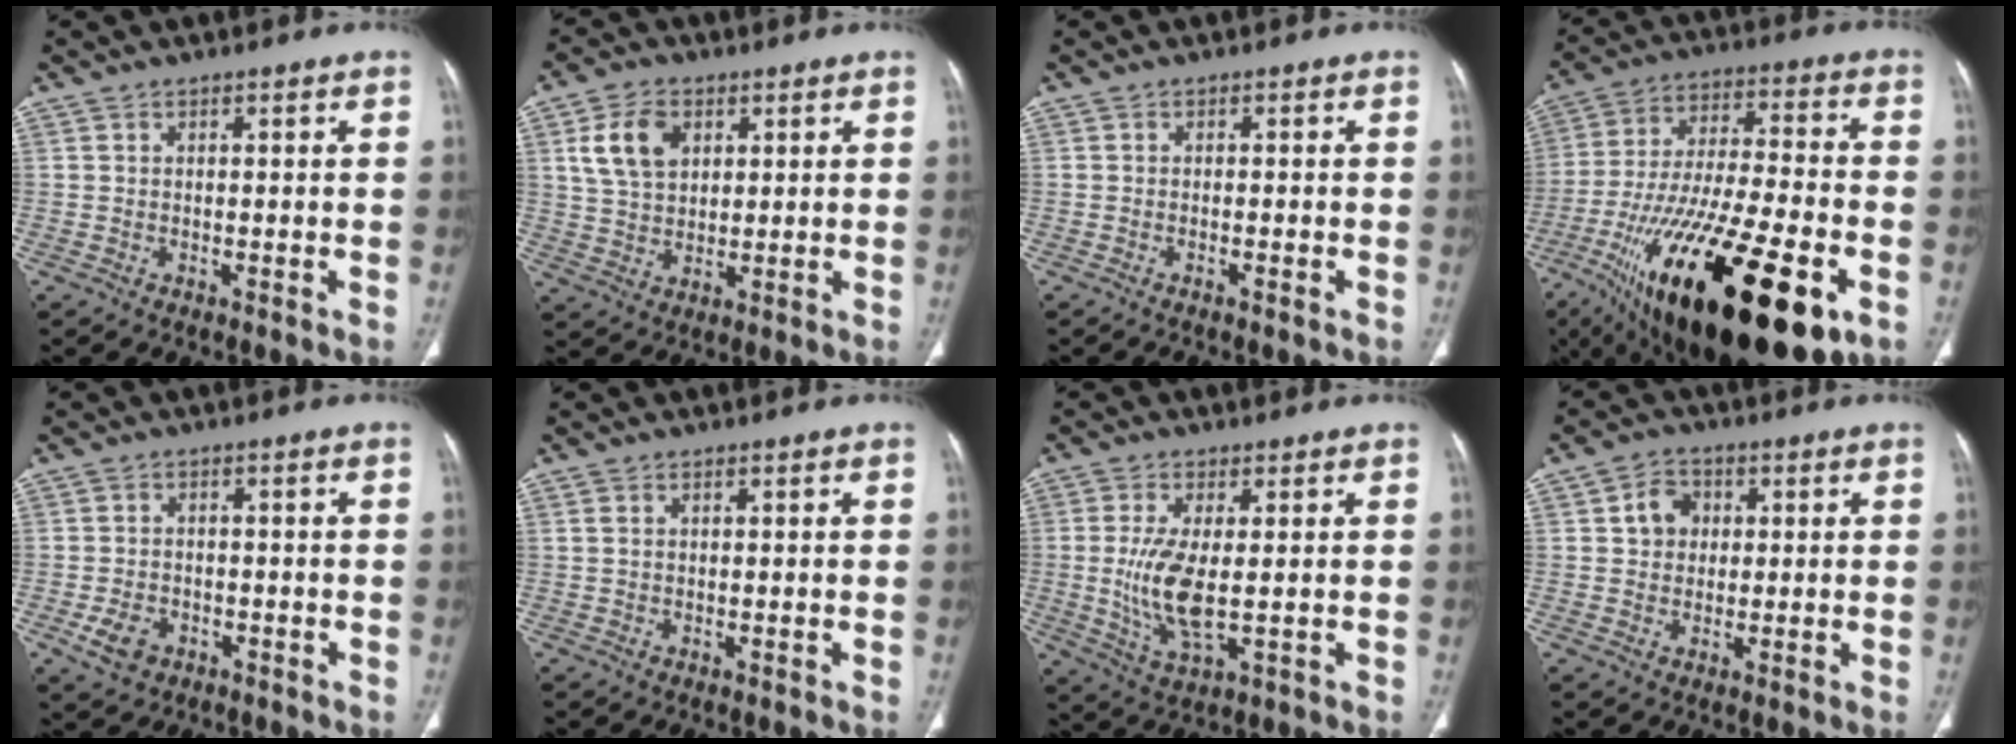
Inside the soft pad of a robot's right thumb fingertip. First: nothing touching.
{"total": 9.0, "force": [3.2, 6.1, 5.7], "torque": [-0.094, -0.006, 0.065]}
{"total": 1.2, "force": [-0.8, 0.1, 0.9], "torque": [-0.020, 0.002, -0.009]}
{"total": 34.5, "force": [-14.8, 11.7, 28.9], "torque": [-0.495, 0.020, -0.234]}
{"total": 4.6, "force": [-2.0, 3.4, 2.4], "torque": [-0.045, 0.008, -0.028]}
{"total": 1.0, "force": [0.4, 0.6, 0.7], "torque": [-0.019, 0.009, 0.013]}
{"total": 9.4, "force": [-0.2, 3.7, 8.7], "torque": [-0.186, -0.018, 0.004]}
{"total": 5.3, "force": [1.1, 4.4, 2.7], "torque": [-0.024, 0.005, 0.014]}